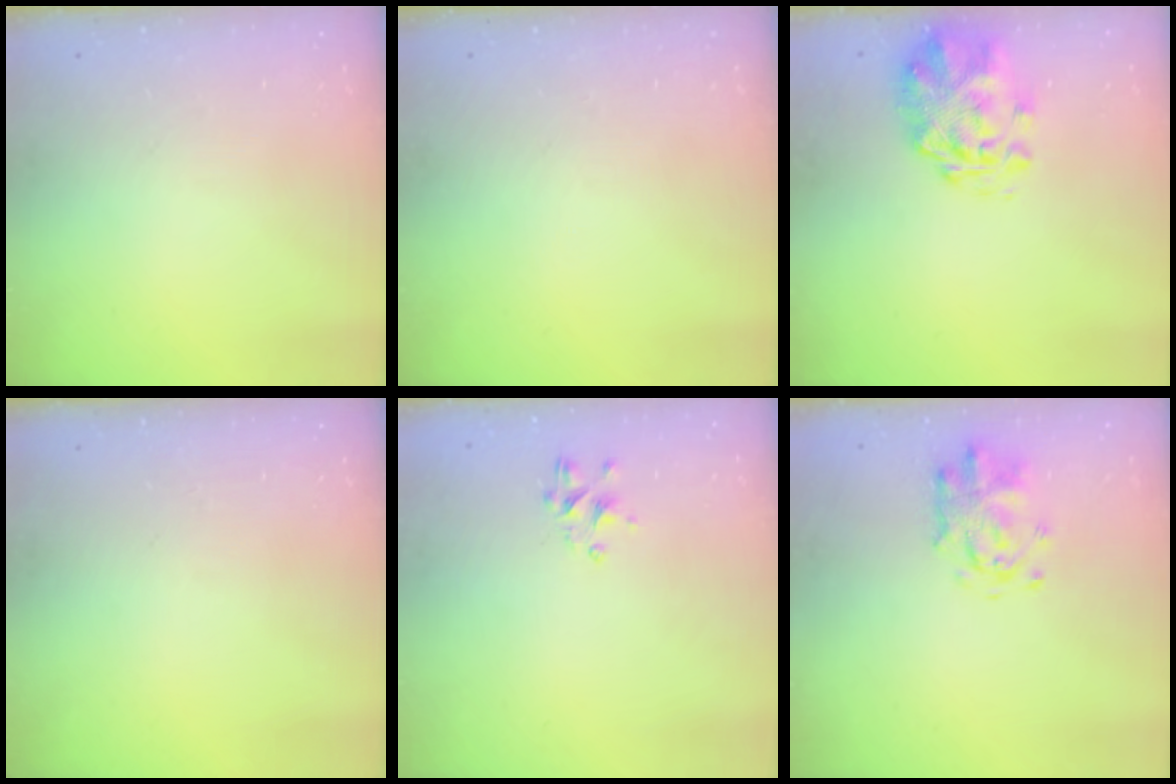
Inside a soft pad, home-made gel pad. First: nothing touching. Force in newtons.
{"total": 0.0}
{"total": 3.1, "press": 2.7, "slide": 1.6}
{"total": 0.0}
{"total": 2.2, "press": 2.0, "slide": 0.9}
{"total": 3.9, "press": 3.8, "slide": 1.1}